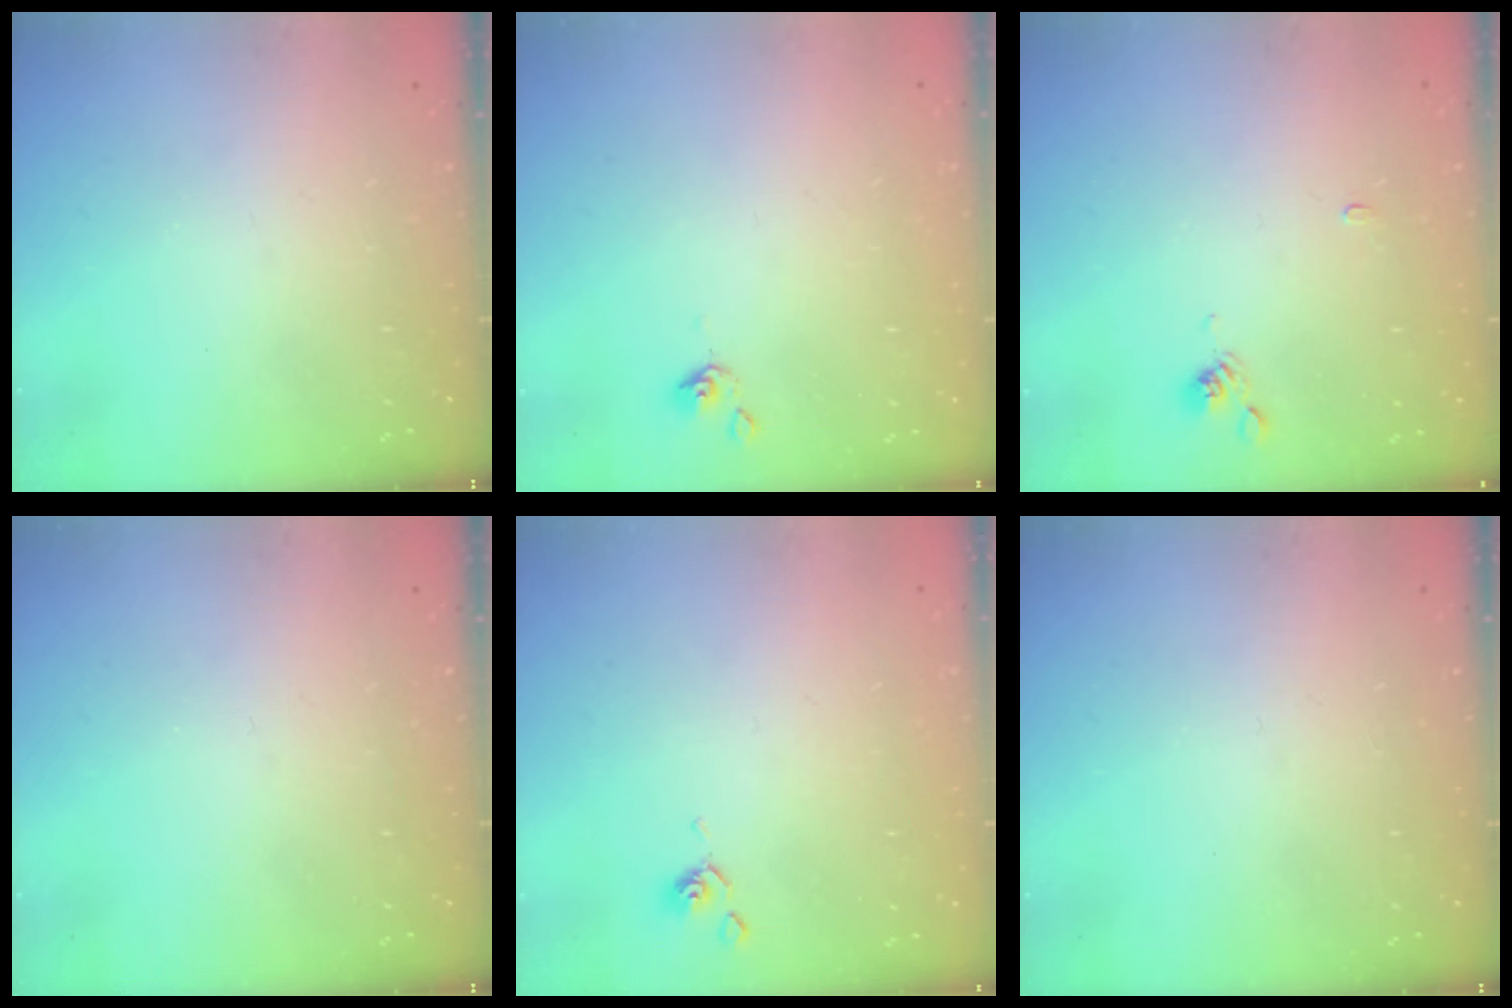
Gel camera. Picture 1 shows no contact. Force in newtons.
{"total": 1.0, "press": 0.9, "slide": 0.4}
{"total": 3.0, "press": 3.0, "slide": 0.3}
{"total": 0.0}
{"total": 2.0, "press": 2.0, "slide": 0.4}
{"total": 0.0}